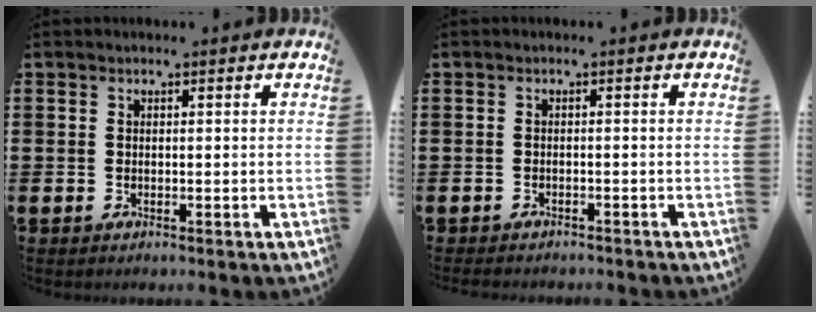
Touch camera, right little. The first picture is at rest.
{"total": 0.8, "force": [-0.8, 0.0, -0.1], "torque": [-0.001, 0.000, -0.017]}